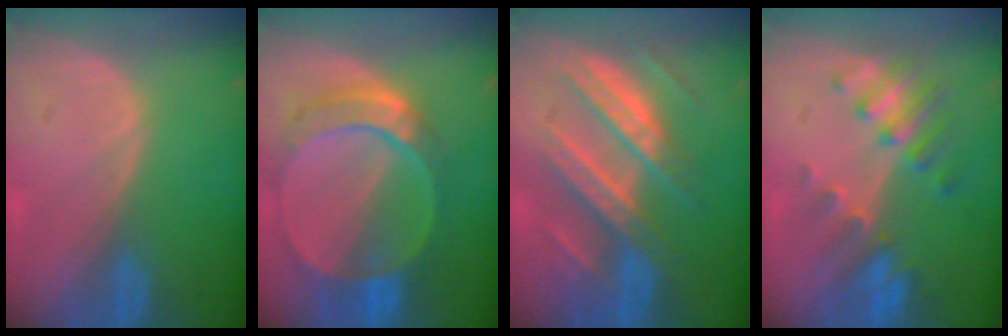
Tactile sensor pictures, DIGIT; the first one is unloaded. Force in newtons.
{"total": 9.6, "press": 8.3, "slide": 4.7}
{"total": 9.7, "press": 9.7, "slide": 0.9}
{"total": 7.9, "press": 6.9, "slide": 3.7}